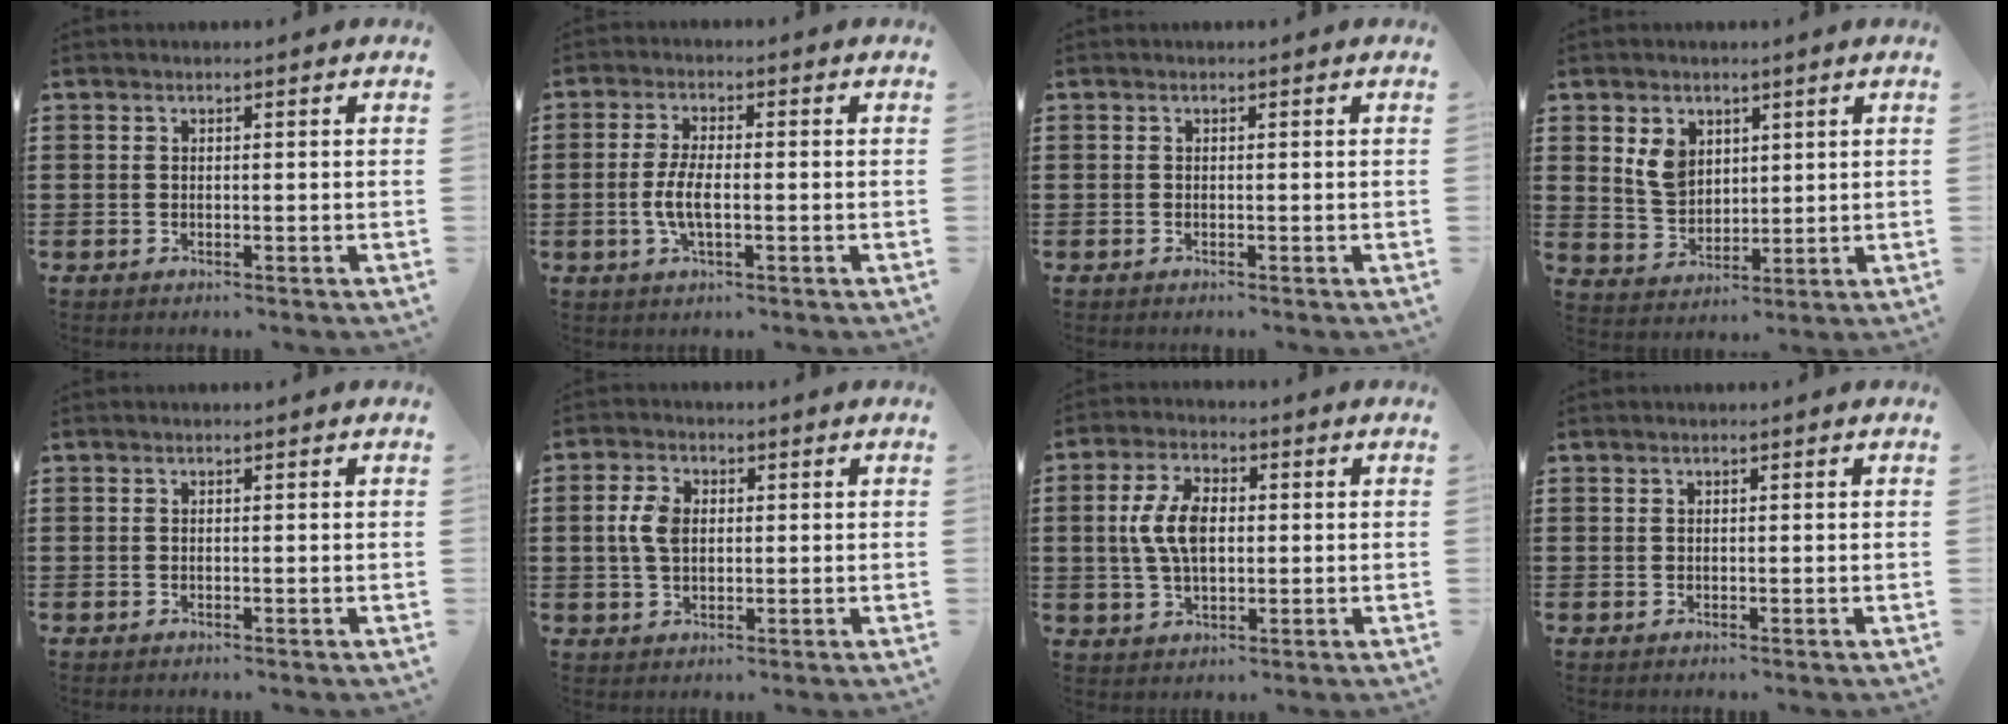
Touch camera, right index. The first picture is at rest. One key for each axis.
{"total": 4.5, "fx": -0.9, "fy": 1.5, "fz": 4.1, "tx": -0.093, "ty": -0.003, "tz": -0.023}
{"total": 0.0}
{"total": 5.3, "fx": 2.4, "fy": 4.1, "fz": 2.4, "tx": -0.062, "ty": 0.013, "tz": 0.046}
{"total": 0.0}
{"total": 4.4, "fx": 0.5, "fy": 2.8, "fz": 3.3, "tx": -0.086, "ty": 0.007, "tz": 0.002}
{"total": 7.5, "fx": 0.5, "fy": 4.0, "fz": 6.3, "tx": -0.145, "ty": 0.009, "tz": 0.002}
{"total": 0.0}